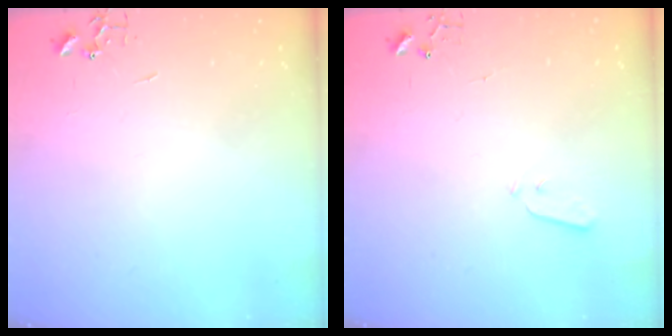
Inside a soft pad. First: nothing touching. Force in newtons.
{"total": 2.0, "press": 2.0, "slide": 0.4}